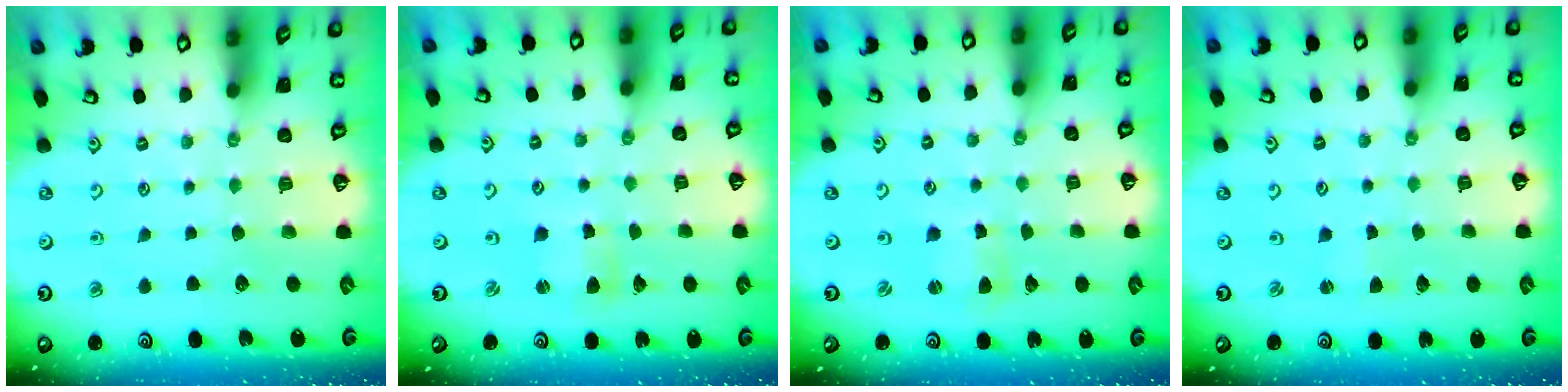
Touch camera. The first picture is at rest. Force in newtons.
{"total": 2.8, "press": 2.8, "slide": 0.3}
{"total": 2.2, "press": 2.2, "slide": 0.3}
{"total": 1.4, "press": 1.4, "slide": 0.3}